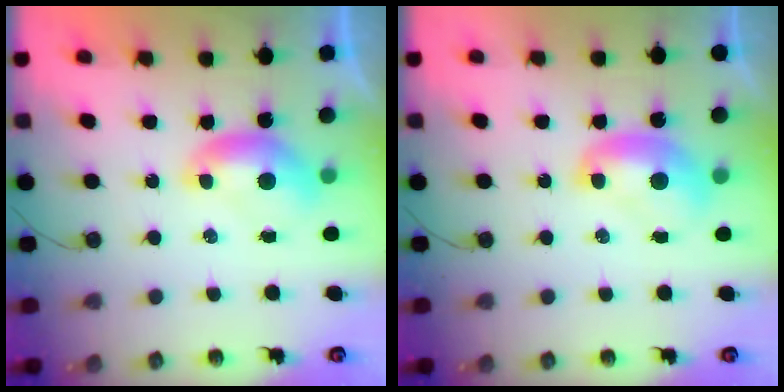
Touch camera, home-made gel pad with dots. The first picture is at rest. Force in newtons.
{"total": 1.9, "press": 1.9, "slide": 0.2}